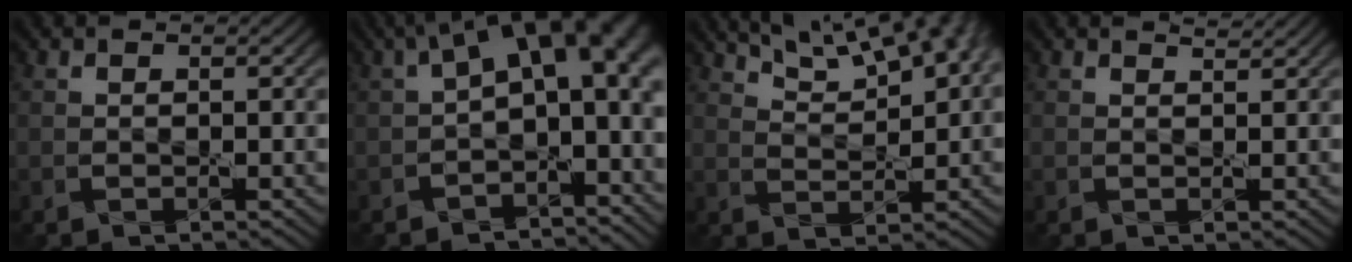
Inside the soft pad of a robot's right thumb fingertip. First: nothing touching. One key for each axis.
{"total": 13.1, "fx": 1.1, "fy": 6.9, "fz": 11.0, "tx": -0.162, "ty": -0.003, "tz": 0.026}
{"total": 8.8, "fx": 5.8, "fy": 2.7, "fz": 6.0, "tx": -0.106, "ty": 0.012, "tz": 0.091}
{"total": 1.0, "fx": 0.9, "fy": 0.0, "fz": 0.3, "tx": -0.009, "ty": -0.003, "tz": 0.015}